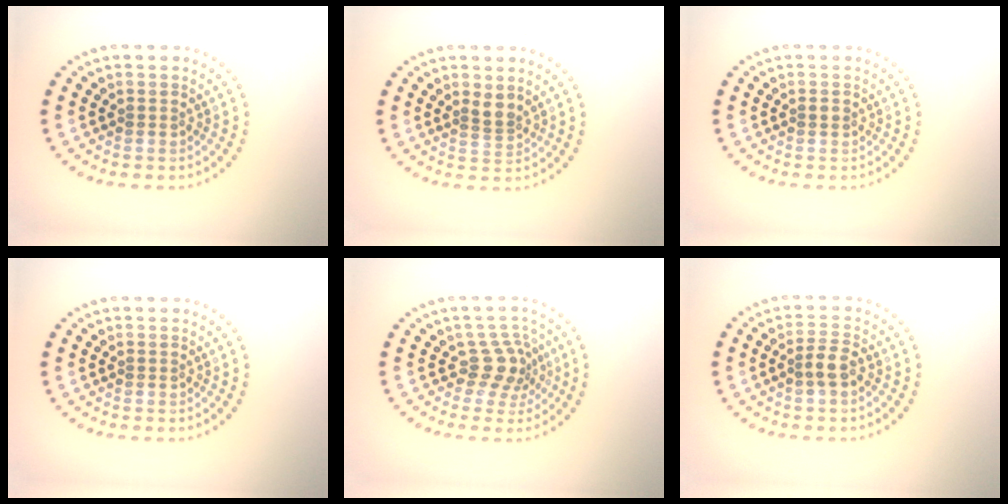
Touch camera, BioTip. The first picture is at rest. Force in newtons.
{"total": 1.2, "press": 0.9, "slide": 0.8}
{"total": 0.7, "press": 0.7, "slide": 0.0}
{"total": 0.0}
{"total": 2.8, "press": 2.1, "slide": 2.0}
{"total": 2.0, "press": 1.8, "slide": 0.8}